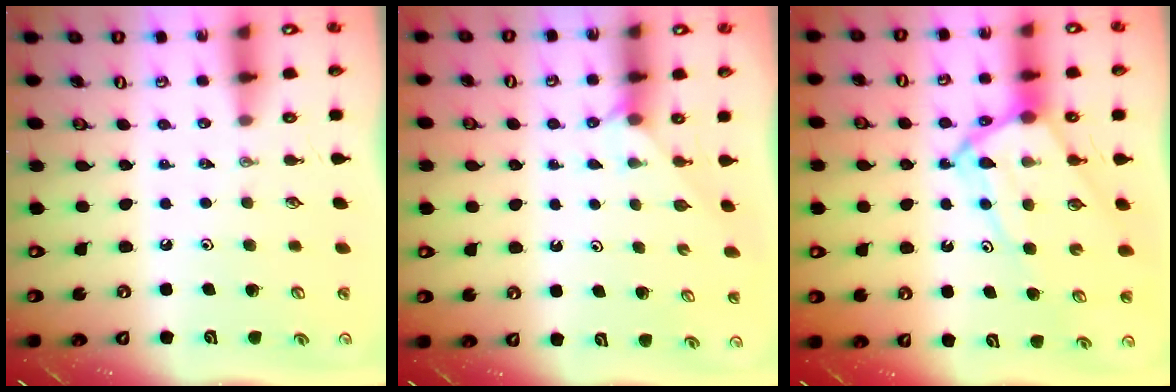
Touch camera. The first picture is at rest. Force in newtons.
{"total": 2.7, "press": 2.7, "slide": 0.3}
{"total": 11.9, "press": 11.8, "slide": 1.1}